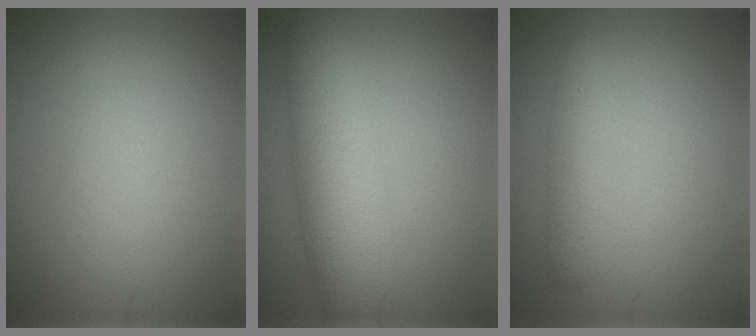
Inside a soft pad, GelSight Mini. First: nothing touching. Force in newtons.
{"total": 7.2, "press": 7.2, "slide": 0.1}
{"total": 2.2, "press": 2.2, "slide": 0.2}